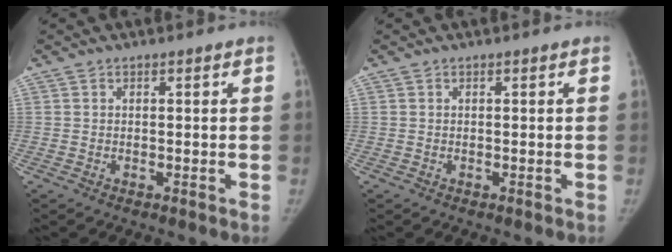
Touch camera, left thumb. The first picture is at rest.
{"total": 0.0}